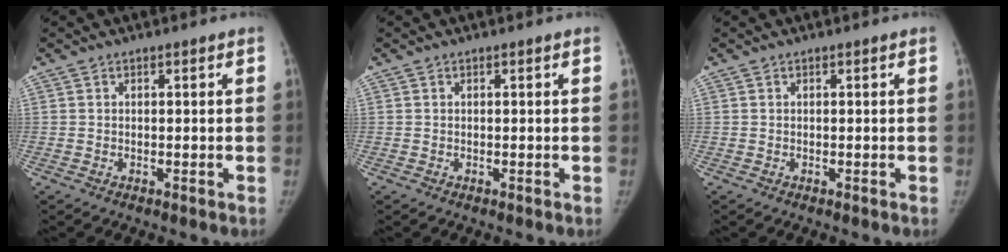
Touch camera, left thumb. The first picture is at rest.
{"total": 0.0}
{"total": 0.0}